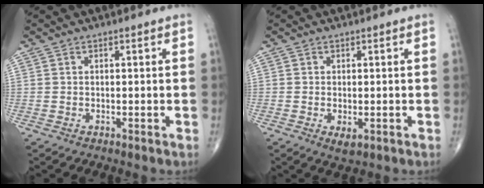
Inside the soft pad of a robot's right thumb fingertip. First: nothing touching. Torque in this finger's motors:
{"motor_torque": [-0.11, 0.11, 0.19, 0.24, -0.01]}